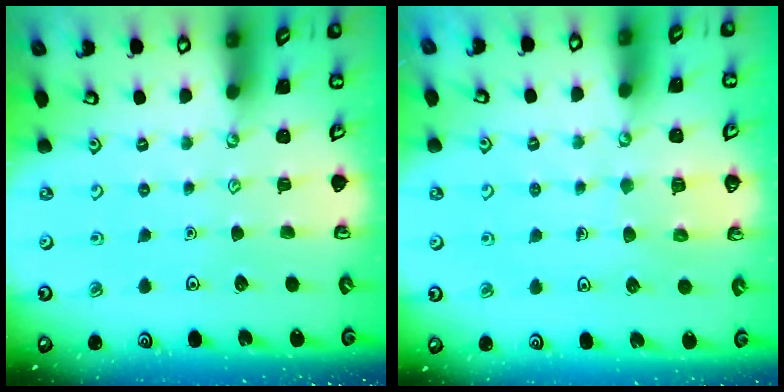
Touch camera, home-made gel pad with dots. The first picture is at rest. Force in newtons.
{"total": 5.6, "press": 5.6, "slide": 0.4}